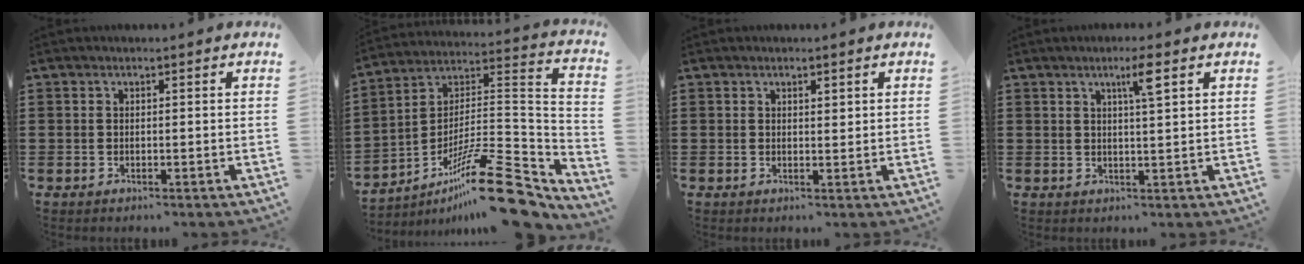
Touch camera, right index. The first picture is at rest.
{"total": 18.0, "force": [-11.8, 4.4, 12.9], "torque": [-0.193, 0.044, -0.203]}
{"total": 1.0, "force": [0.8, 0.4, 0.5], "torque": [-0.010, 0.003, 0.015]}
{"total": 3.6, "force": [2.0, 0.0, 3.0], "torque": [-0.048, -0.006, 0.027]}